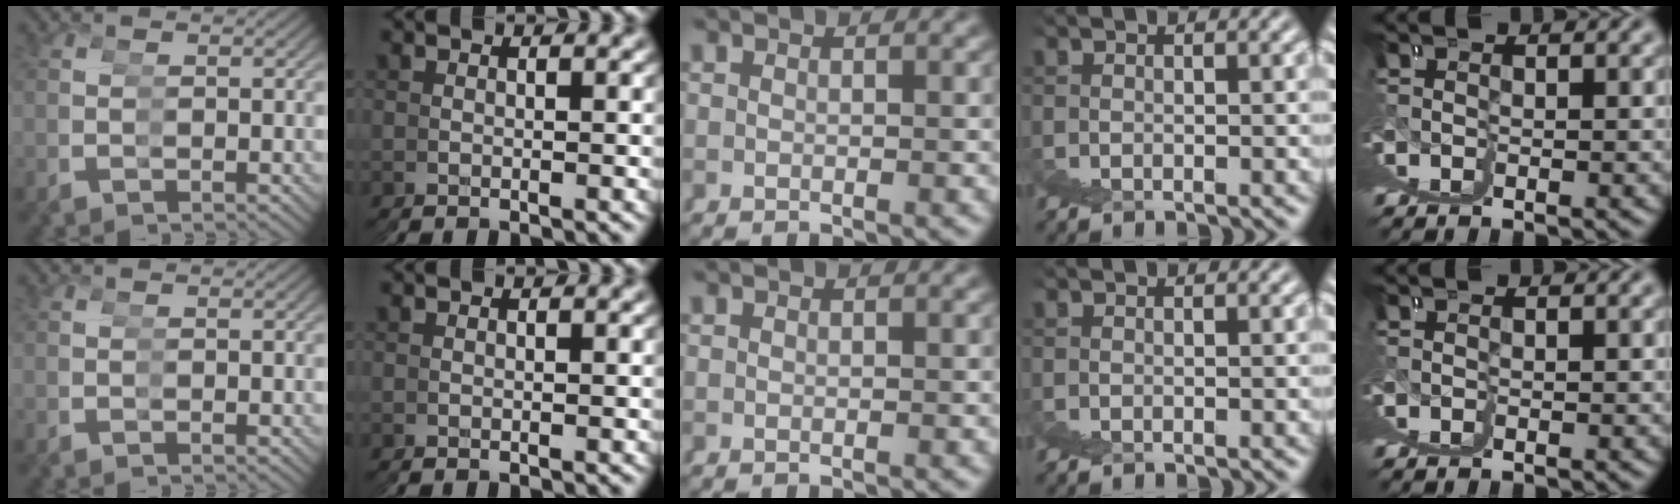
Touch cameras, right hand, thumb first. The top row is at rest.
{}